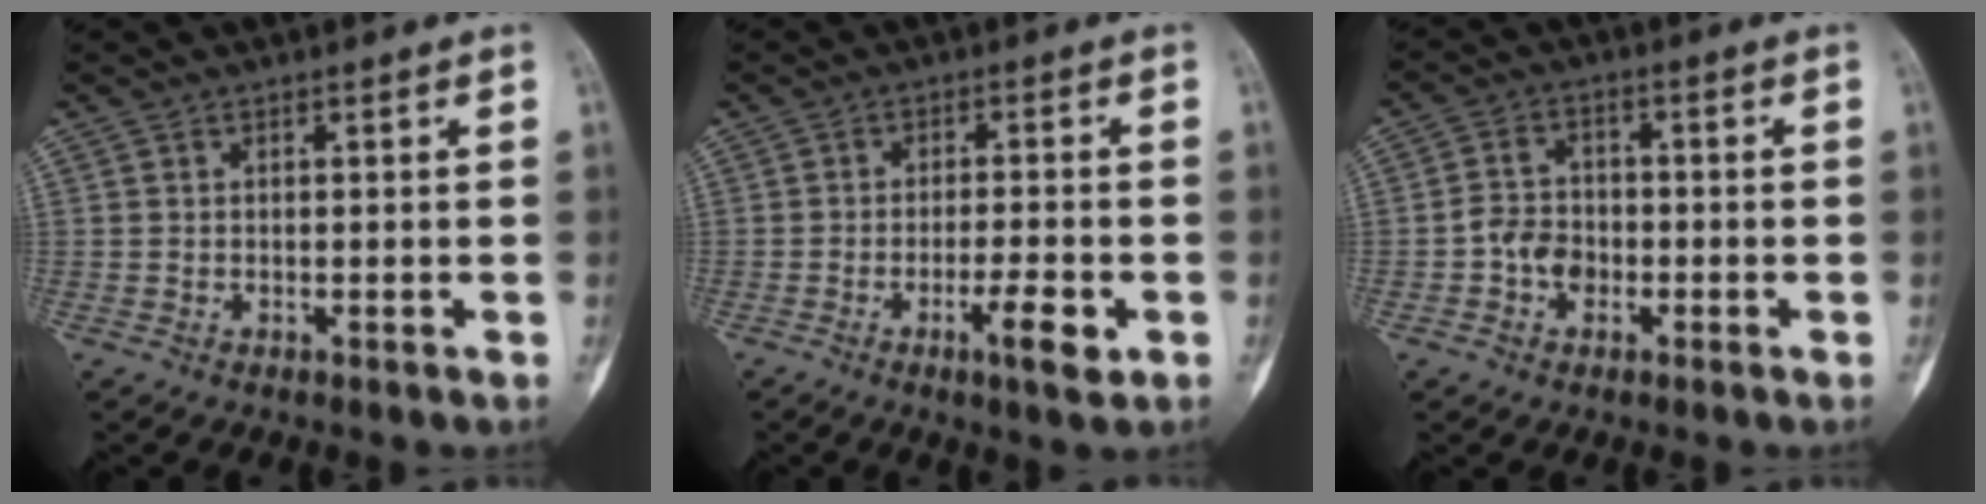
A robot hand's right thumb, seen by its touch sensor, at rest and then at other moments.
{"total": 6.2, "force": [-2.6, 1.3, 5.4], "torque": [-0.087, 0.007, -0.039]}
{"total": 5.3, "force": [-1.6, 4.2, 2.9], "torque": [-0.032, 0.021, -0.035]}